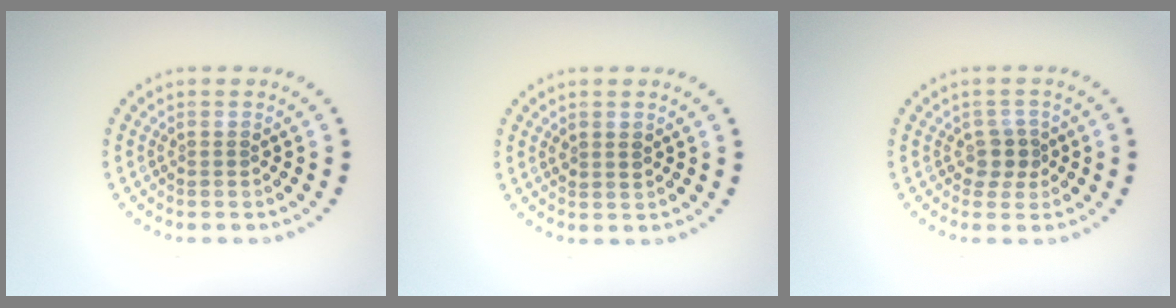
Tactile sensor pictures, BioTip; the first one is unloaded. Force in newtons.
{"total": 1.1, "press": 1.0, "slide": 0.4}
{"total": 1.8, "press": 1.5, "slide": 1.1}